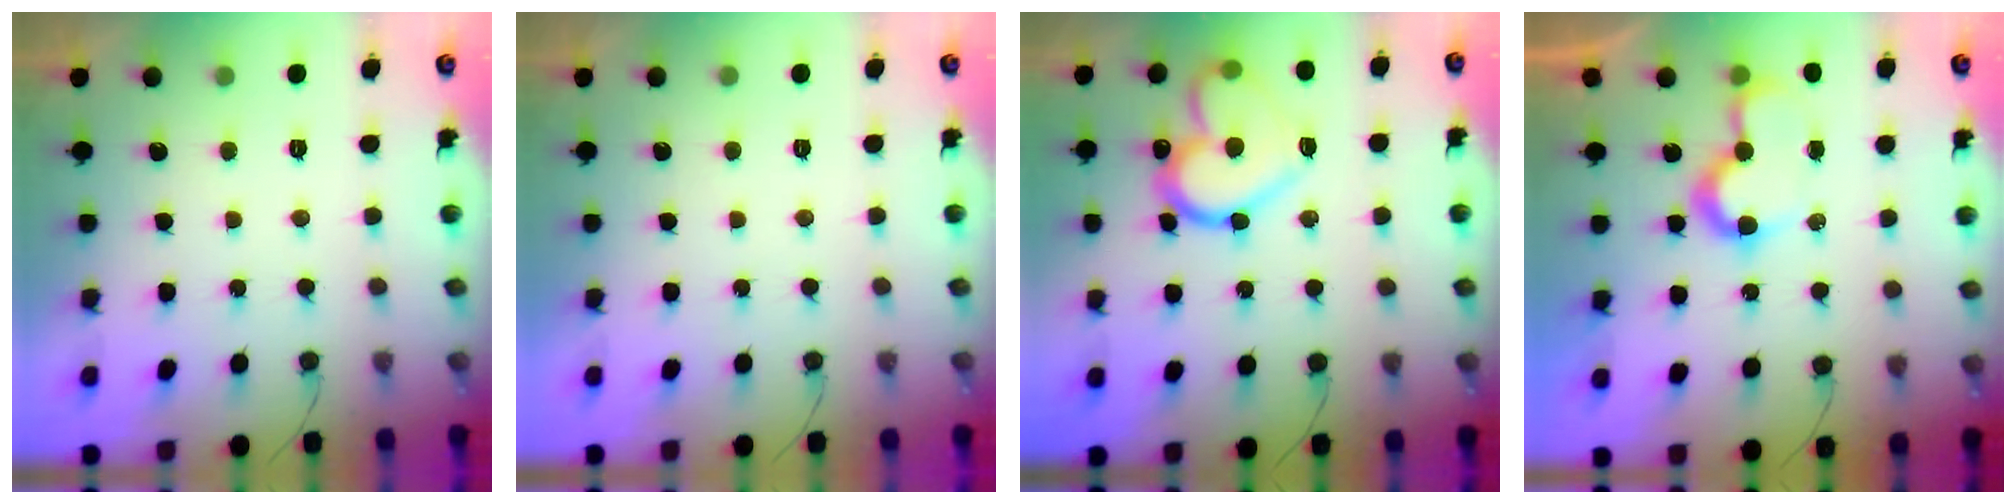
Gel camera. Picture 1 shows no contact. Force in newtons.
{"total": 1.7, "press": 1.7, "slide": 0.1}
{"total": 19.2, "press": 19.1, "slide": 2.2}
{"total": 8.5, "press": 8.5, "slide": 0.2}